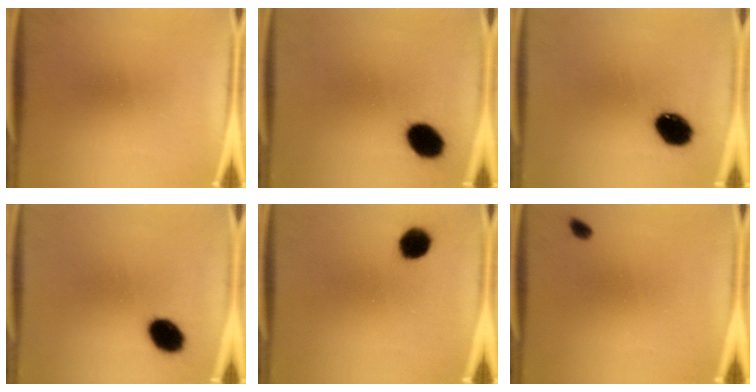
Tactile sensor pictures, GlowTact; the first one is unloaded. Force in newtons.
{"total": 8.7}
{"total": 9.0}
{"total": 8.2}
{"total": 6.2}
{"total": 1.3}